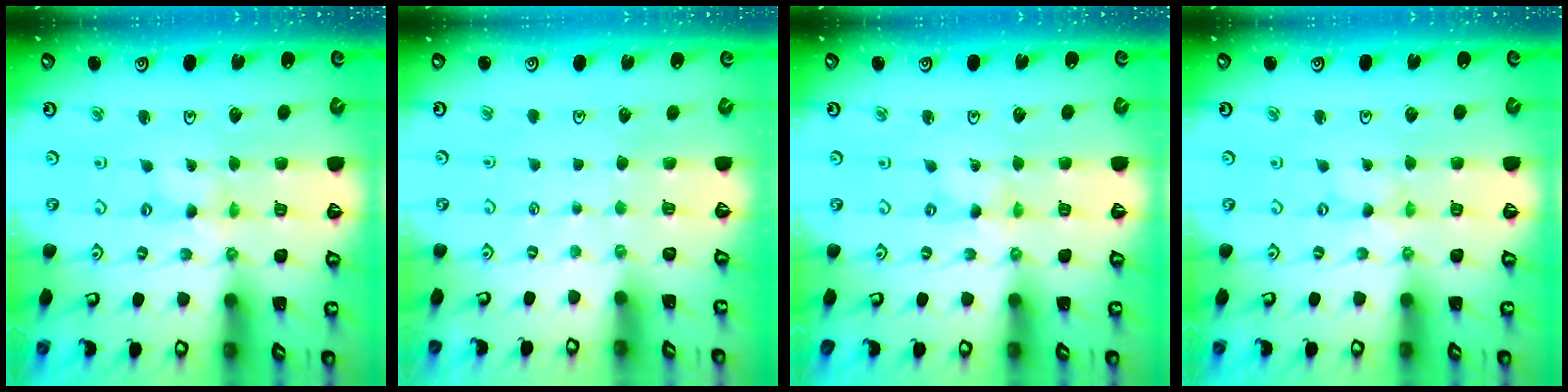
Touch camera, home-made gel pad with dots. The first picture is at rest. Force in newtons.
{"total": 0.6, "press": 0.6, "slide": 0.1}
{"total": 0.0}
{"total": 0.0}